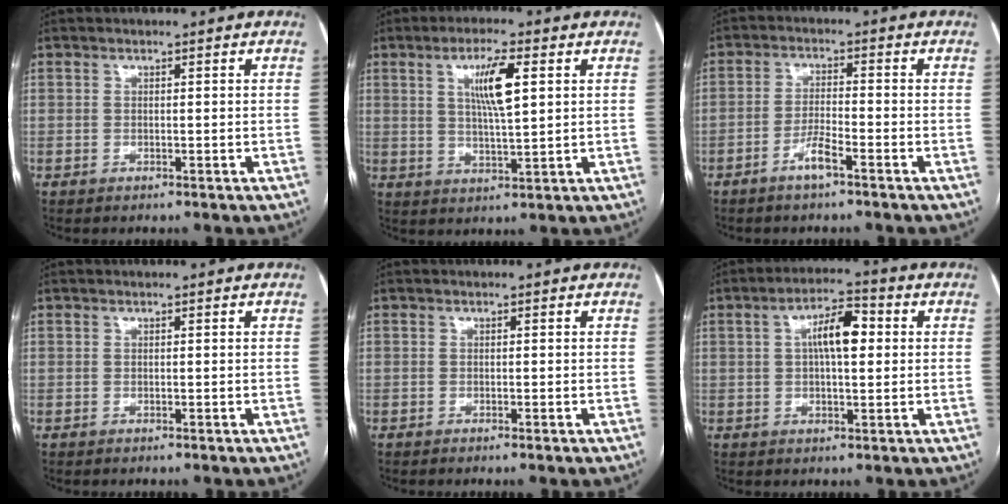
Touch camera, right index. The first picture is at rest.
{"total": 7.5, "force": [2.4, 1.0, 7.0], "torque": [-0.127, -0.001, 0.044]}
{"total": 3.8, "force": [-2.4, 0.4, 2.8], "torque": [-0.053, 0.001, -0.048]}
{"total": 0.0}
{"total": 0.5, "force": [-0.3, 0.0, 0.5], "torque": [-0.007, 0.000, -0.002]}
{"total": 7.4, "force": [1.4, 2.4, 6.9], "torque": [-0.119, 0.019, 0.020]}